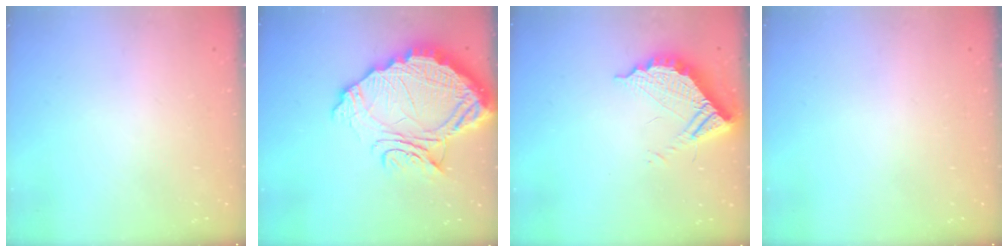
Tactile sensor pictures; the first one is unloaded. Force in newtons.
{"total": 20.2, "press": 20.1, "slide": 1.8}
{"total": 11.0, "press": 11.0, "slide": 0.9}
{"total": 0.0}